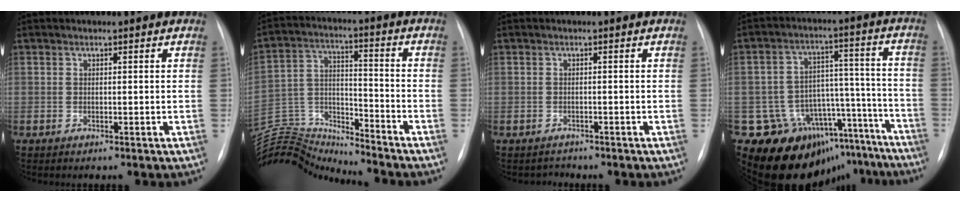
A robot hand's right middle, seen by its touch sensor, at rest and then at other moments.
{"total": 16.7, "force": [-16.6, 0.7, 1.4], "torque": [-0.045, 0.040, -0.297]}
{"total": 1.0, "force": [-0.9, 0.1, -0.5], "torque": [0.007, -0.006, -0.013]}
{"total": 19.8, "force": [-15.5, 10.9, 5.8], "torque": [-0.060, 0.087, -0.200]}